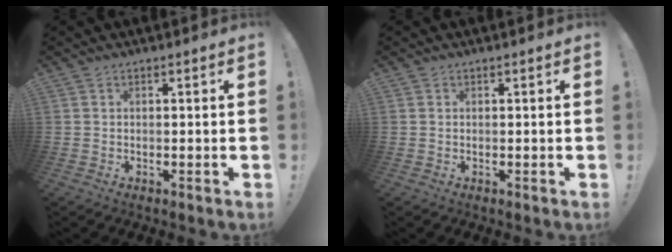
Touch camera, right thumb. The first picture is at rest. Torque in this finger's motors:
{"motor_torque": [-0.16, -0.07, -0.09, 0.19, -0.04]}